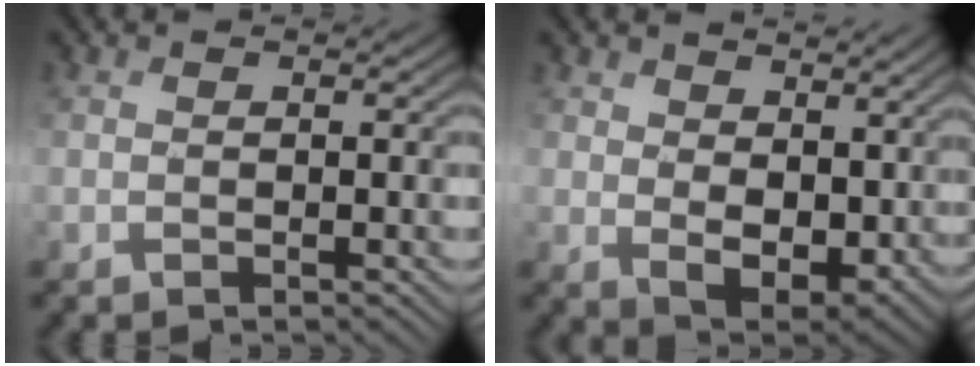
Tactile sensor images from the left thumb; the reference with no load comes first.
{"total": 7.7, "force": [3.4, 4.7, 5.0], "torque": [-0.110, -0.020, 0.072]}